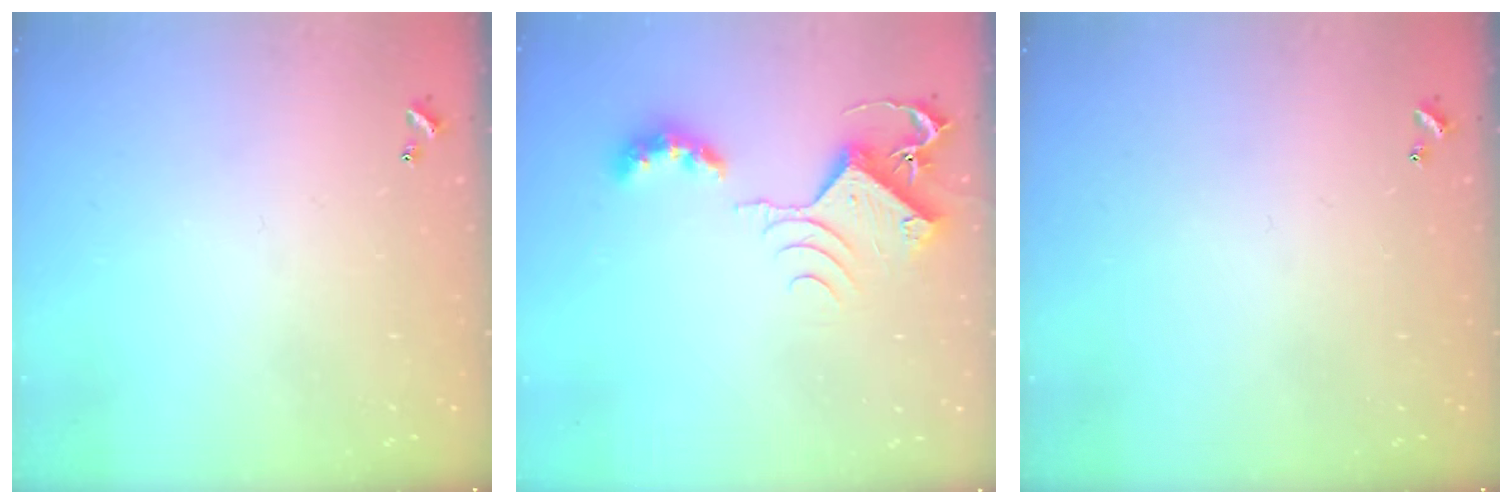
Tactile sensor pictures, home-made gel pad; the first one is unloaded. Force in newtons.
{"total": 7.8, "press": 7.7, "slide": 0.5}
{"total": 0.0}